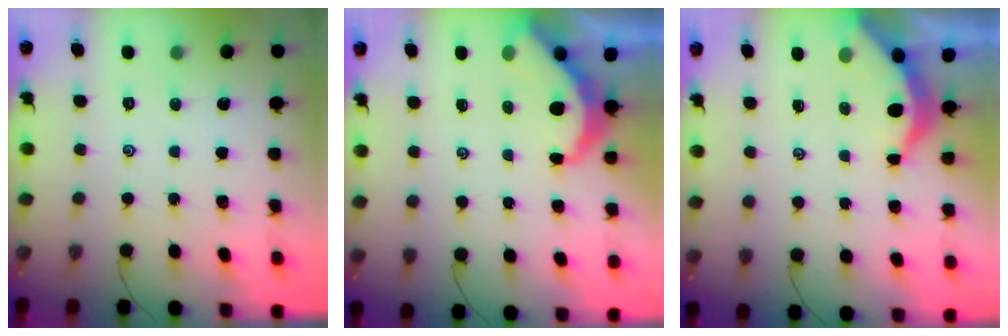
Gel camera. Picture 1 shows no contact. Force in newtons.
{"total": 4.7, "press": 4.7, "slide": 0.5}
{"total": 4.0, "press": 3.9, "slide": 0.5}